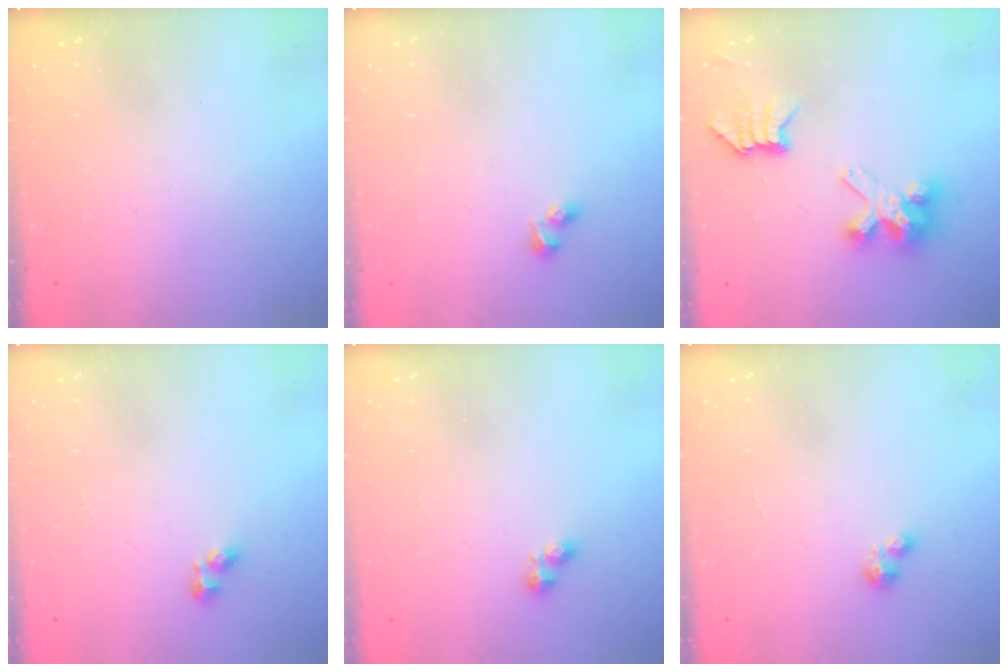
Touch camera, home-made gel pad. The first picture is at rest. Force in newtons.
{"total": 2.1, "press": 1.7, "slide": 1.1}
{"total": 6.8, "press": 6.8, "slide": 0.2}
{"total": 4.8, "press": 4.7, "slide": 0.7}
{"total": 2.9, "press": 2.8, "slide": 0.4}
{"total": 1.6, "press": 1.6, "slide": 0.2}